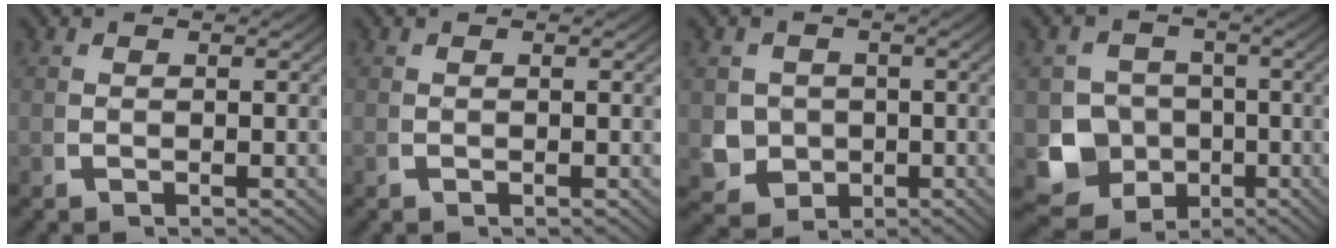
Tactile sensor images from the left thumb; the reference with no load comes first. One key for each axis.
{"total": 0.0}
{"total": 7.2, "fx": -1.3, "fy": 6.2, "fz": 3.6, "tx": -0.078, "ty": -0.042, "tz": -0.002}
{"total": 11.8, "fx": -4.1, "fy": 10.2, "fz": 4.3, "tx": -0.092, "ty": -0.060, "tz": -0.059}